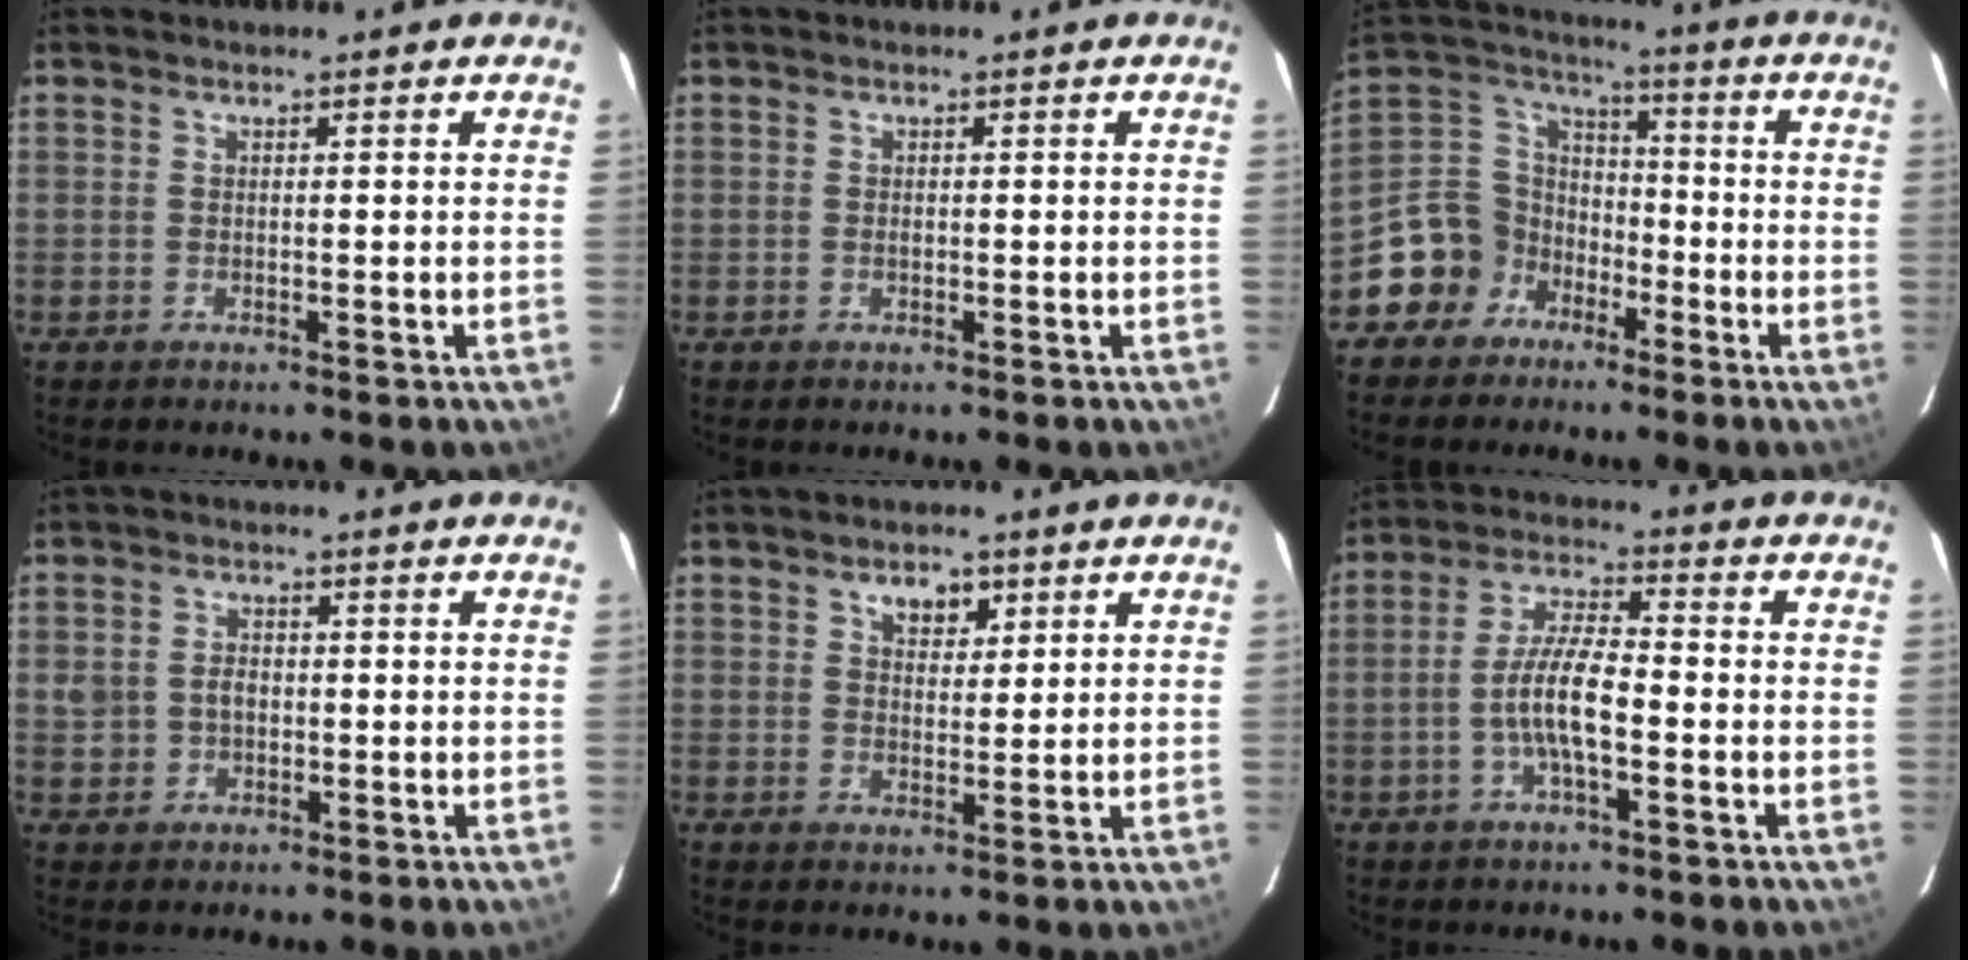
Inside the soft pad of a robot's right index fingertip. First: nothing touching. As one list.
[{"total": 0.5, "force": [-0.1, 0.4, 0.3], "torque": [-0.004, -0.001, -0.001]}, {"total": 11.8, "force": [-6.8, 9.4, 2.2], "torque": [-0.069, 0.050, -0.125]}, {"total": 3.8, "force": [-0.2, 3.3, 1.9], "torque": [-0.038, 0.007, 0.000]}, {"total": 4.0, "force": [2.2, 2.5, 2.2], "torque": [-0.027, 0.002, 0.036]}, {"total": 8.1, "force": [-2.4, 2.0, 7.5], "torque": [-0.152, 0.005, -0.045]}]